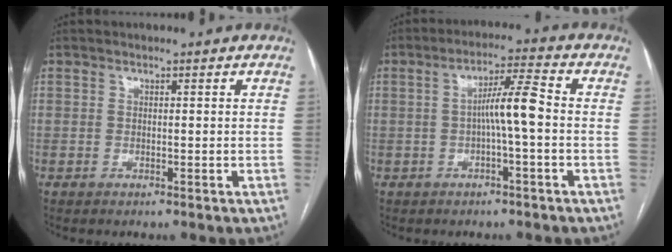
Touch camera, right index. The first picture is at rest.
{"total": 6.1, "force": [-0.6, 0.0, 6.0], "torque": [-0.105, 0.016, -0.010]}